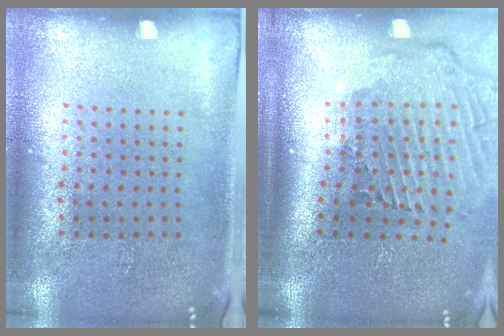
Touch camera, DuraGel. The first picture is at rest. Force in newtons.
{"total": 2.9, "press": 2.0, "slide": 2.1}